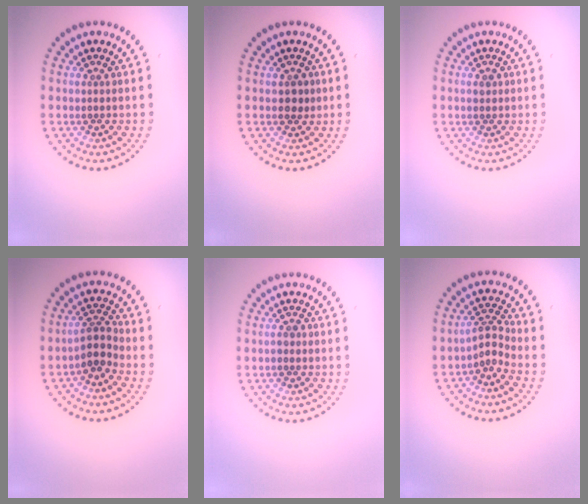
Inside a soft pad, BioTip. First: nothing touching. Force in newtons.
{"total": 1.4, "press": 1.3, "slide": 0.4}
{"total": 0.9, "press": 0.9, "slide": 0.1}
{"total": 2.5, "press": 2.0, "slide": 1.6}
{"total": 1.0, "press": 0.9, "slide": 0.4}
{"total": 2.4, "press": 1.6, "slide": 1.8}